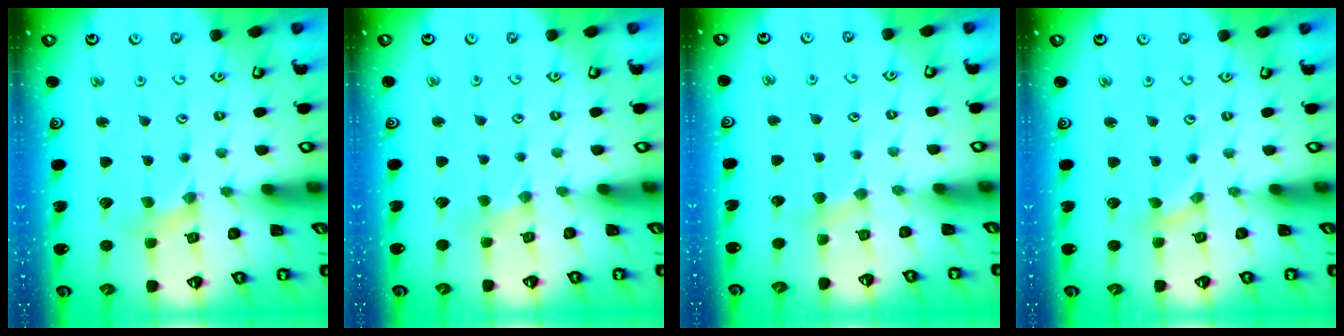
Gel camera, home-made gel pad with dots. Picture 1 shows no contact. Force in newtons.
{"total": 0.7, "press": 0.7, "slide": 0.1}
{"total": 3.0, "press": 3.0, "slide": 0.5}
{"total": 0.0}